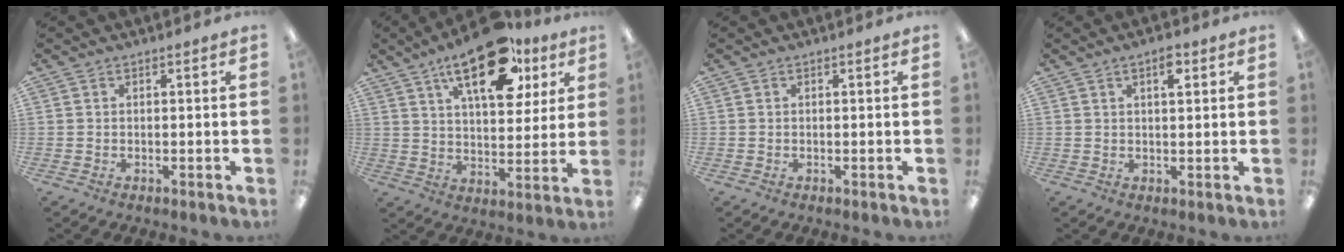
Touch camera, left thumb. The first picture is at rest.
{"total": 20.3, "force": [12.0, 9.2, 13.5], "torque": [-0.207, -0.046, 0.196]}
{"total": 0.0}
{"total": 3.8, "force": [2.2, 1.3, 2.9], "torque": [-0.038, -0.004, 0.031]}